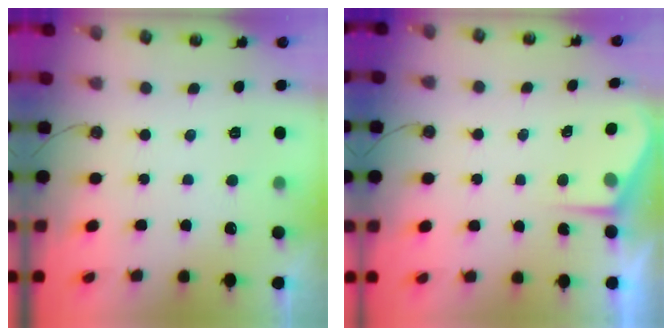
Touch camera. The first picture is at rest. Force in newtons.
{"total": 2.7, "press": 2.7, "slide": 0.4}